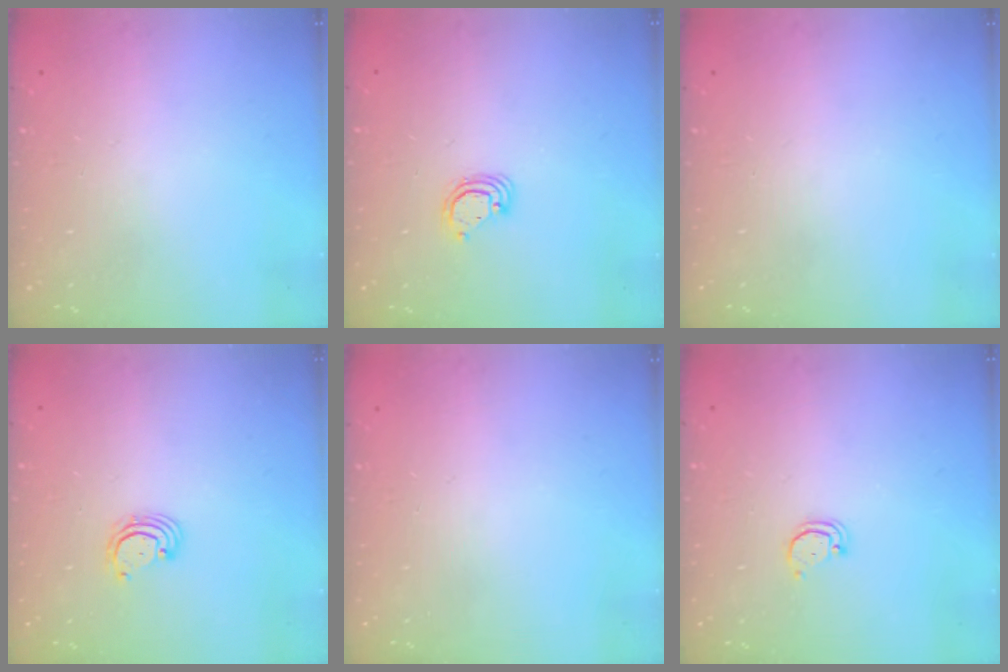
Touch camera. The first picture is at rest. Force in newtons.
{"total": 3.9, "press": 3.9, "slide": 0.1}
{"total": 0.0}
{"total": 2.7, "press": 2.7, "slide": 0.7}
{"total": 0.0}
{"total": 2.0, "press": 2.0, "slide": 0.2}